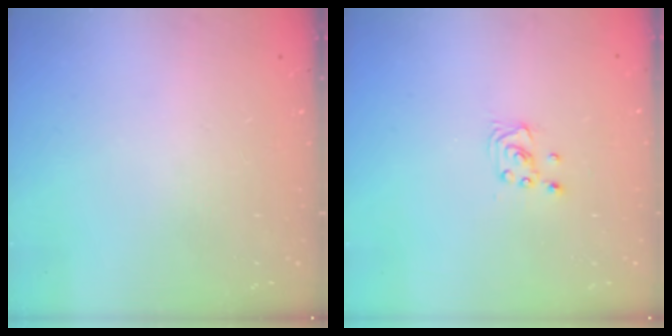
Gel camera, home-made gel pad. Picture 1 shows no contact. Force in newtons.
{"total": 2.2, "press": 2.2, "slide": 0.2}